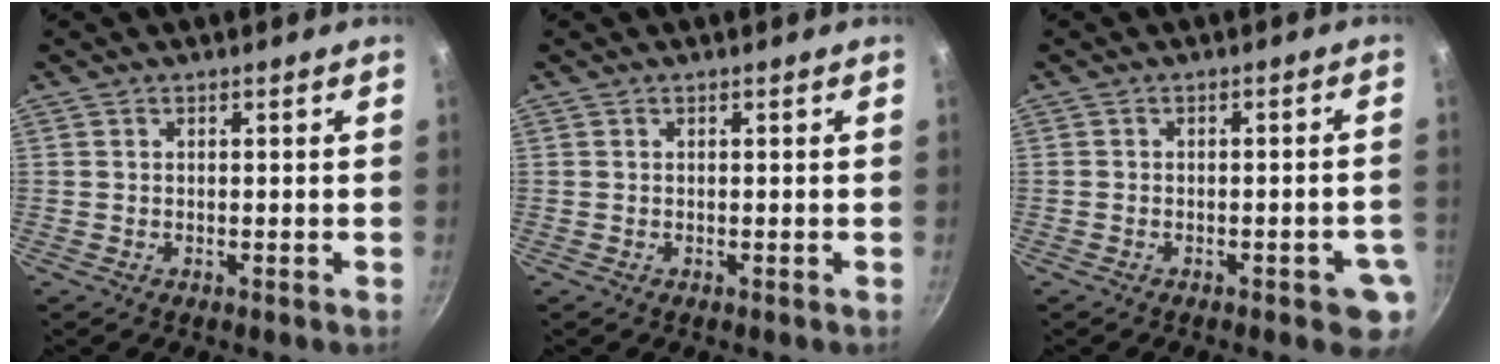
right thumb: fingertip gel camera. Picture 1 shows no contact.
{"total": 0.0}
{"total": 5.2, "force": [-2.1, 2.1, 4.3], "torque": [-0.044, 0.015, -0.020]}